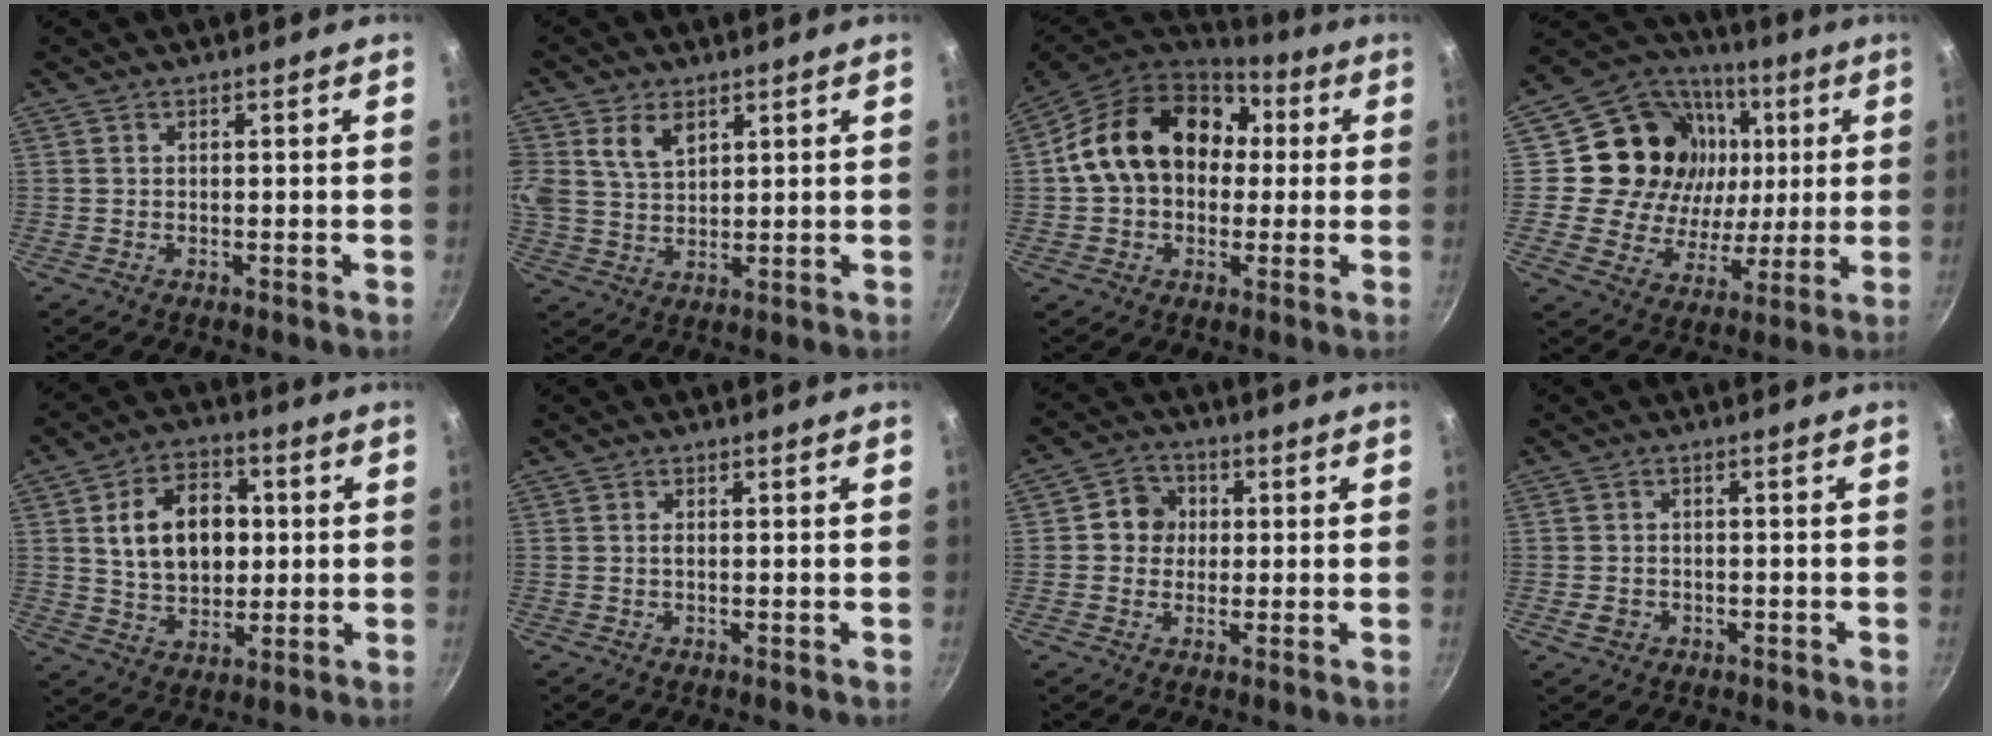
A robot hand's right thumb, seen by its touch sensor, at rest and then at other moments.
{"total": 8.7, "force": [3.8, 5.7, 5.3], "torque": [-0.100, -0.008, 0.076]}
{"total": 20.0, "force": [3.1, 15.1, 12.8], "torque": [-0.200, 0.042, 0.045]}
{"total": 22.2, "force": [4.2, 18.8, 11.0], "torque": [-0.170, 0.005, 0.077]}
{"total": 14.4, "force": [2.2, 10.1, 10.0], "torque": [-0.130, 0.003, 0.038]}
{"total": 0.6, "force": [0.0, 0.2, 0.5], "torque": [-0.010, 0.001, -0.001]}
{"total": 5.7, "force": [0.6, 5.3, 2.0], "torque": [0.003, 0.007, -0.003]}
{"total": 2.9, "force": [-1.2, 2.3, 1.3], "torque": [-0.020, 0.014, -0.014]}